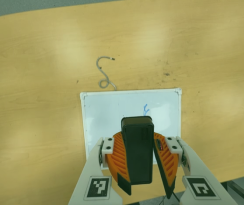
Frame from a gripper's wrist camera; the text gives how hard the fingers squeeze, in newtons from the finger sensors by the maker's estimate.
{"total": 10.2, "left": 10.2, "right": 10.2}